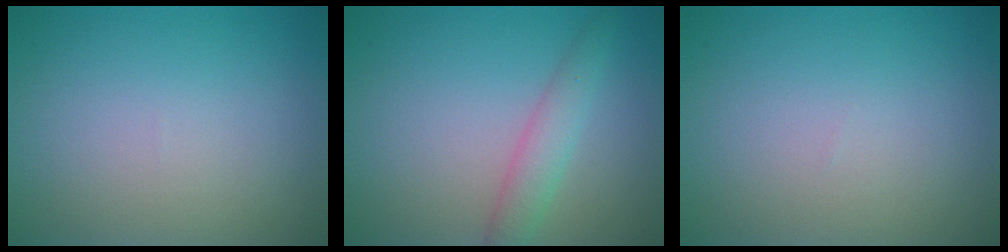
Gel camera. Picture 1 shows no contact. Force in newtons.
{"total": 2.5, "press": 2.5, "slide": 0.1}
{"total": 0.0}